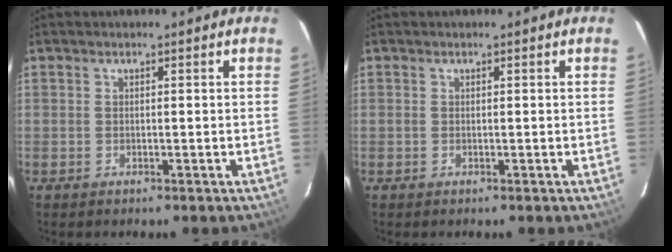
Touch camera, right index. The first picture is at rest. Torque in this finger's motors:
{"motor_torque": [-0.06, -0.02, 0.04, 0.00]}